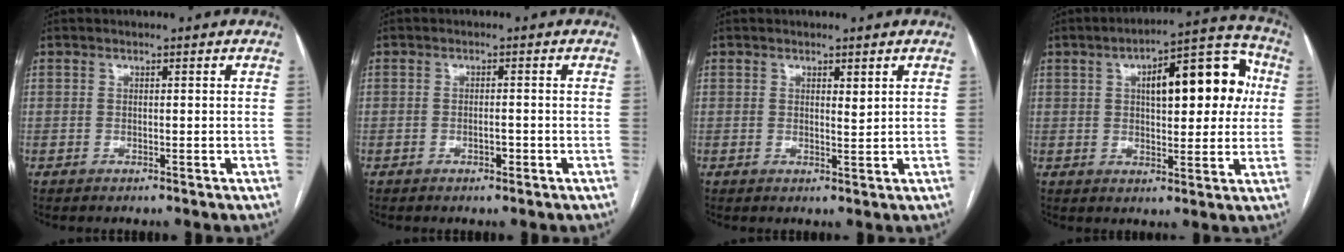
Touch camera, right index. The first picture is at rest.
{"total": 1.3, "force": [-0.6, 0.6, 0.9], "torque": [-0.018, 0.001, -0.008]}
{"total": 1.4, "force": [0.8, 0.3, 1.1], "torque": [-0.020, -0.009, 0.014]}
{"total": 15.2, "force": [3.5, 5.7, 13.7], "torque": [-0.182, 0.041, 0.047]}